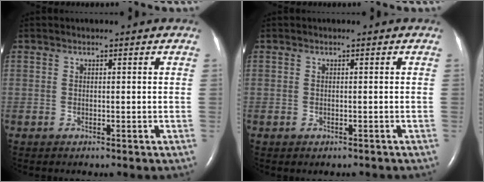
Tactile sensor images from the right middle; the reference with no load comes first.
{"total": 0.5, "force": [-0.4, 0.3, 0.2], "torque": [-0.007, -0.001, -0.003]}